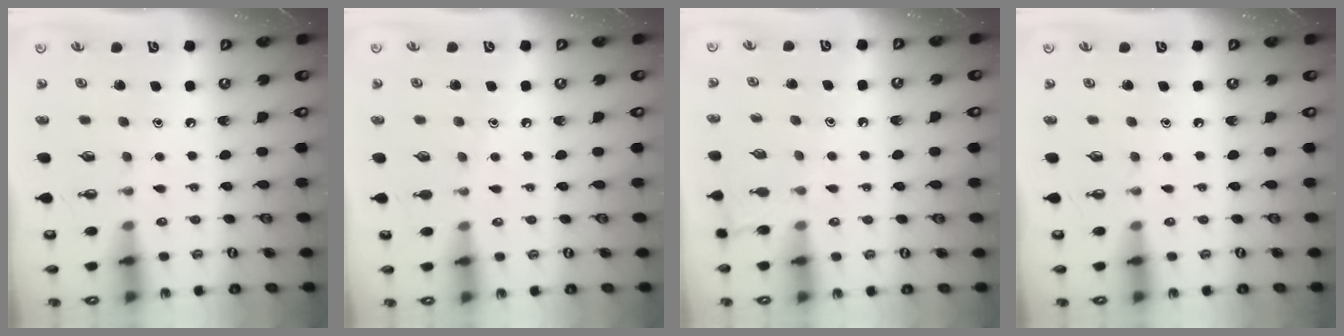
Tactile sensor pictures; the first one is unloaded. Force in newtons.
{"total": 2.9, "press": 2.9, "slide": 0.3}
{"total": 5.9, "press": 5.9, "slide": 0.6}
{"total": 0.0}